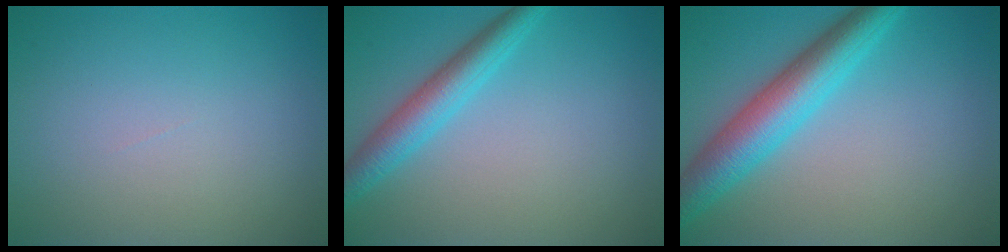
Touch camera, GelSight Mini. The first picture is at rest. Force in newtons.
{"total": 3.8, "press": 3.8, "slide": 0.1}
{"total": 6.3, "press": 6.3, "slide": 0.1}